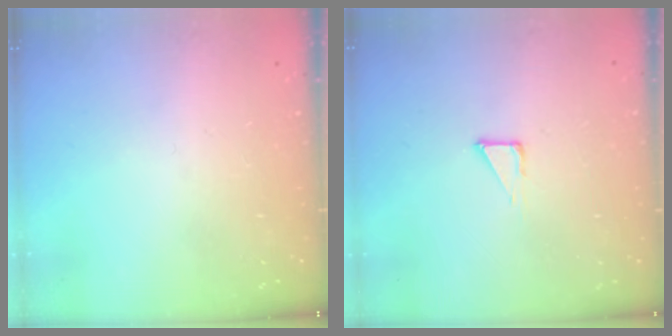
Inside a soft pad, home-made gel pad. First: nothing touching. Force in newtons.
{"total": 3.6, "press": 3.6, "slide": 0.2}